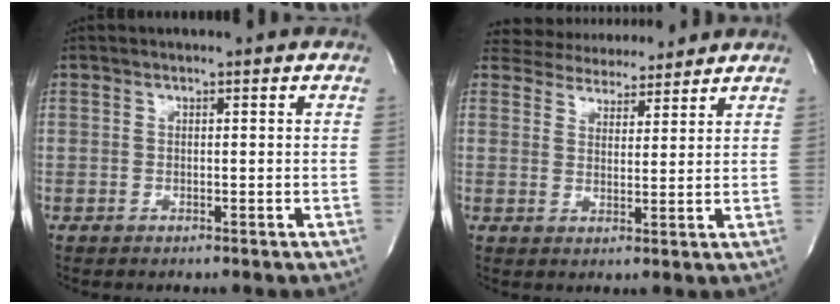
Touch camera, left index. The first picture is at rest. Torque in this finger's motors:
{"motor_torque": [0.04, -0.13, -0.35, -0.12]}